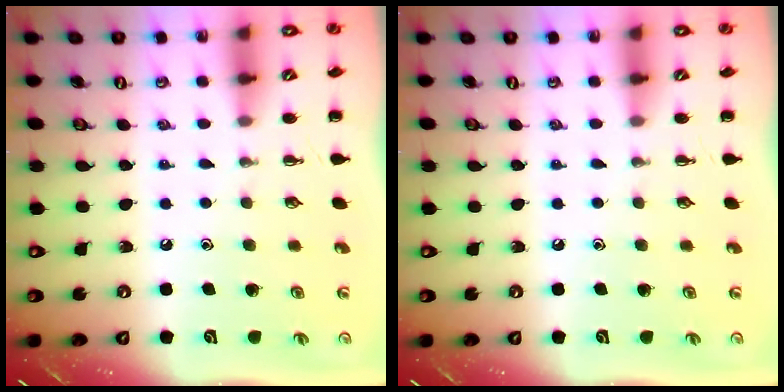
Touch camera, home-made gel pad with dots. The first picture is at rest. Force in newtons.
{"total": 0.0}